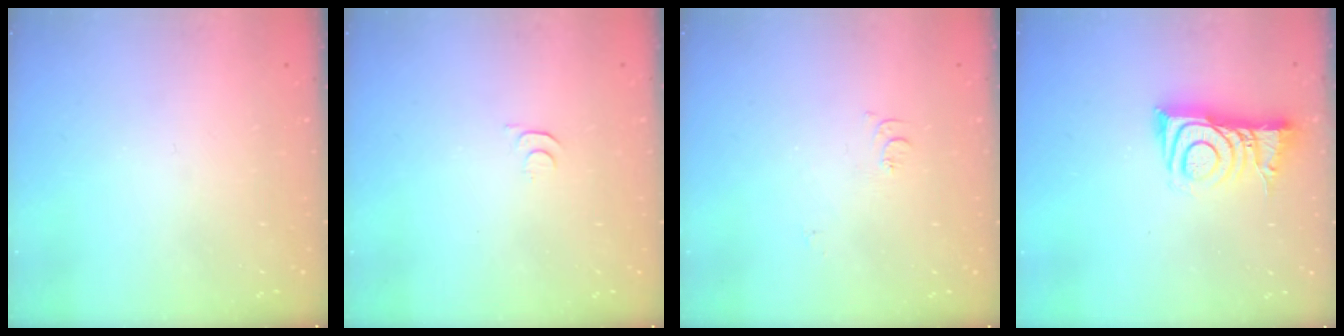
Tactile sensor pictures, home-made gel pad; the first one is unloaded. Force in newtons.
{"total": 3.5, "press": 3.5, "slide": 0.5}
{"total": 5.2, "press": 5.1, "slide": 0.6}
{"total": 8.3, "press": 8.3, "slide": 0.7}